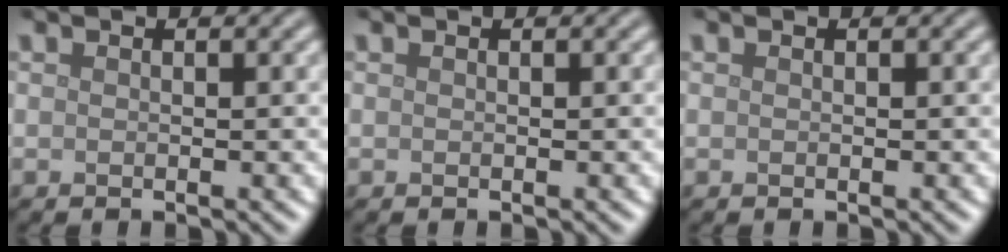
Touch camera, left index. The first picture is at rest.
{"total": 0.0}
{"total": 0.0}